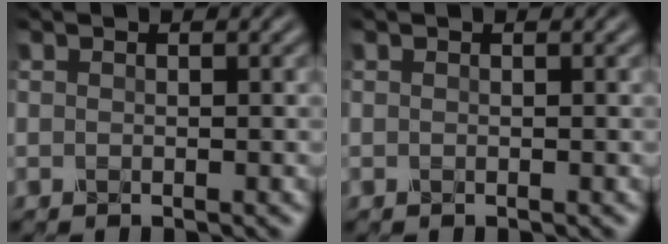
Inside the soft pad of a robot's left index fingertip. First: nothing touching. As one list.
[{"total": 0.0}]